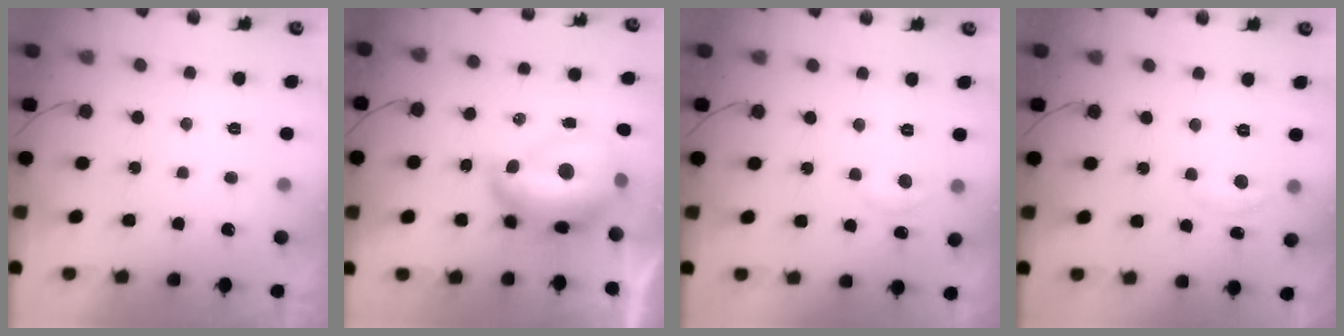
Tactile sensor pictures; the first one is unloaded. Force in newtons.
{"total": 15.1, "press": 15.0, "slide": 1.1}
{"total": 3.4, "press": 3.4, "slide": 0.4}
{"total": 2.9, "press": 2.9, "slide": 0.2}